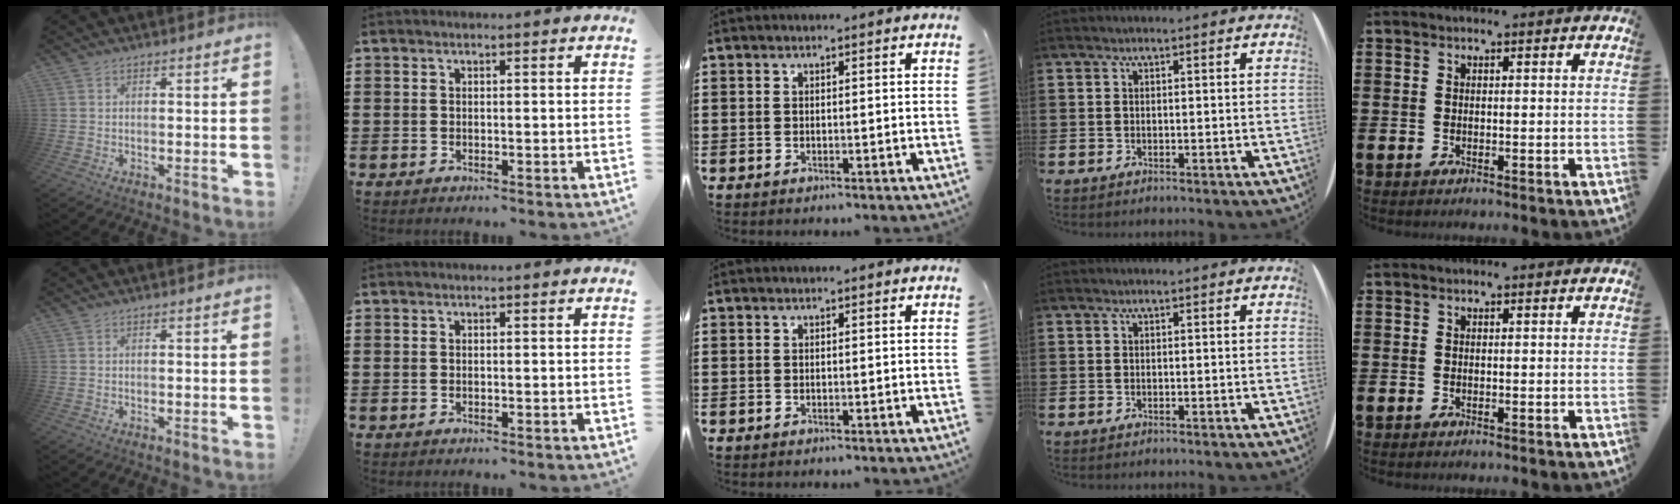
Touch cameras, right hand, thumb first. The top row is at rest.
{}